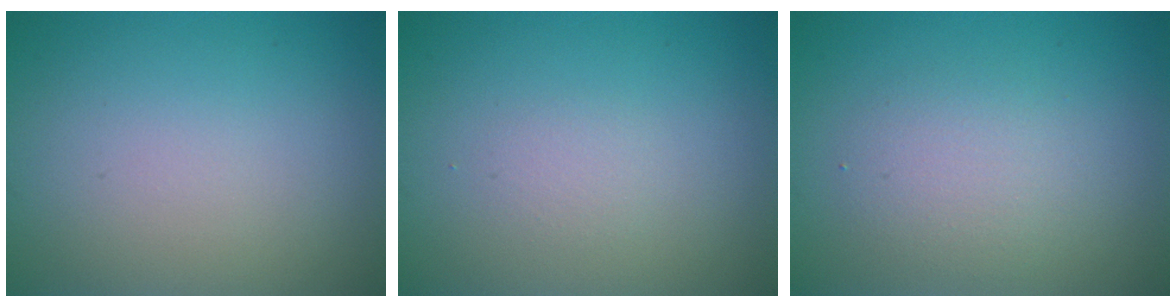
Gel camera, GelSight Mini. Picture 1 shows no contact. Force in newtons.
{"total": 0.8, "press": 0.8, "slide": 0.1}
{"total": 2.5, "press": 2.5, "slide": 0.1}